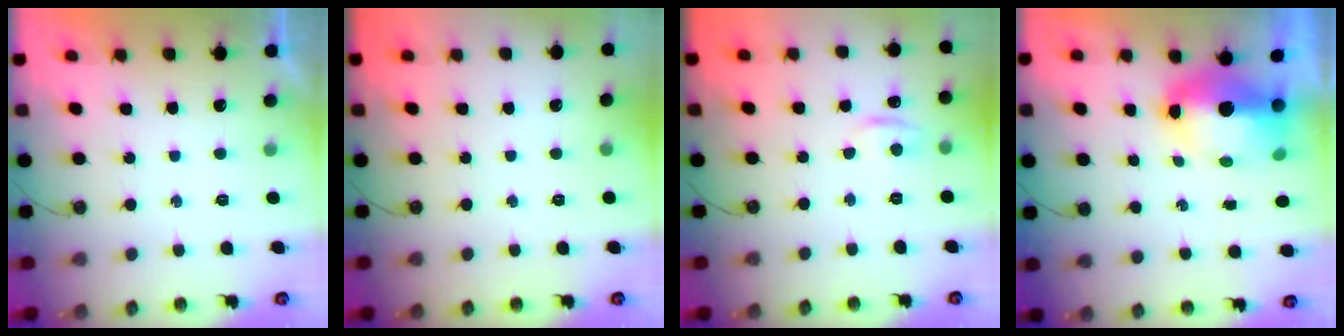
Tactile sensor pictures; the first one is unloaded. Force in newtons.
{"total": 0.0}
{"total": 5.1, "press": 5.0, "slide": 0.7}
{"total": 10.3, "press": 10.1, "slide": 1.7}